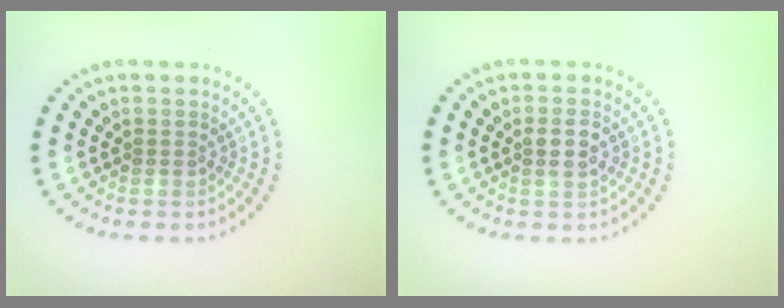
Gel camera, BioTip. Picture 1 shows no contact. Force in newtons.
{"total": 1.7, "press": 1.7, "slide": 0.2}